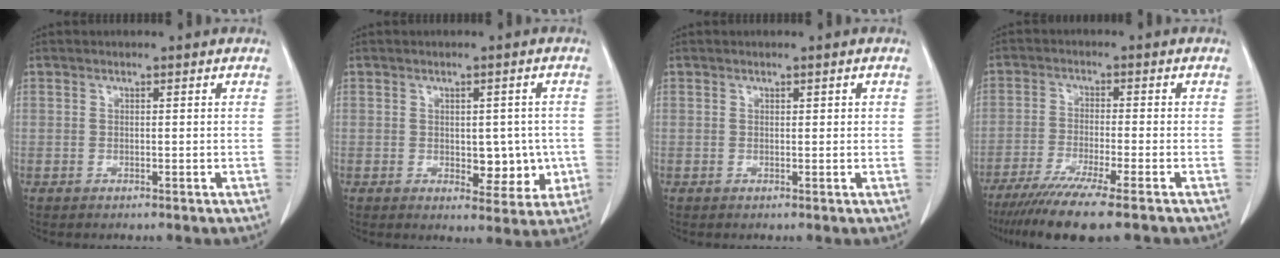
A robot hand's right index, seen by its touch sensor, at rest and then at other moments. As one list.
[{"total": 6.0, "force": [-0.6, 3.4, 4.9], "torque": [-0.050, 0.002, 0.003]}, {"total": 0.9, "force": [0.3, 0.3, 0.7], "torque": [-0.009, 0.004, 0.004]}, {"total": 11.0, "force": [-8.4, -0.3, 7.1], "torque": [-0.112, -0.031, -0.136]}]